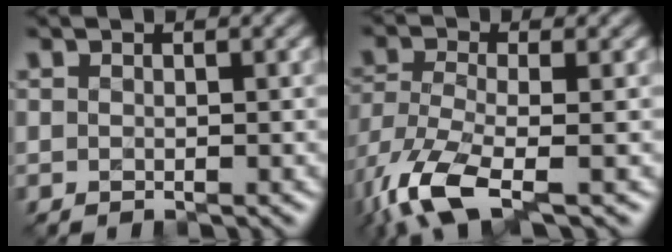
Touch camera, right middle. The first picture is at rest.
{"total": 8.3, "force": [-4.6, 3.0, 6.2], "torque": [-0.145, -0.021, -0.096]}